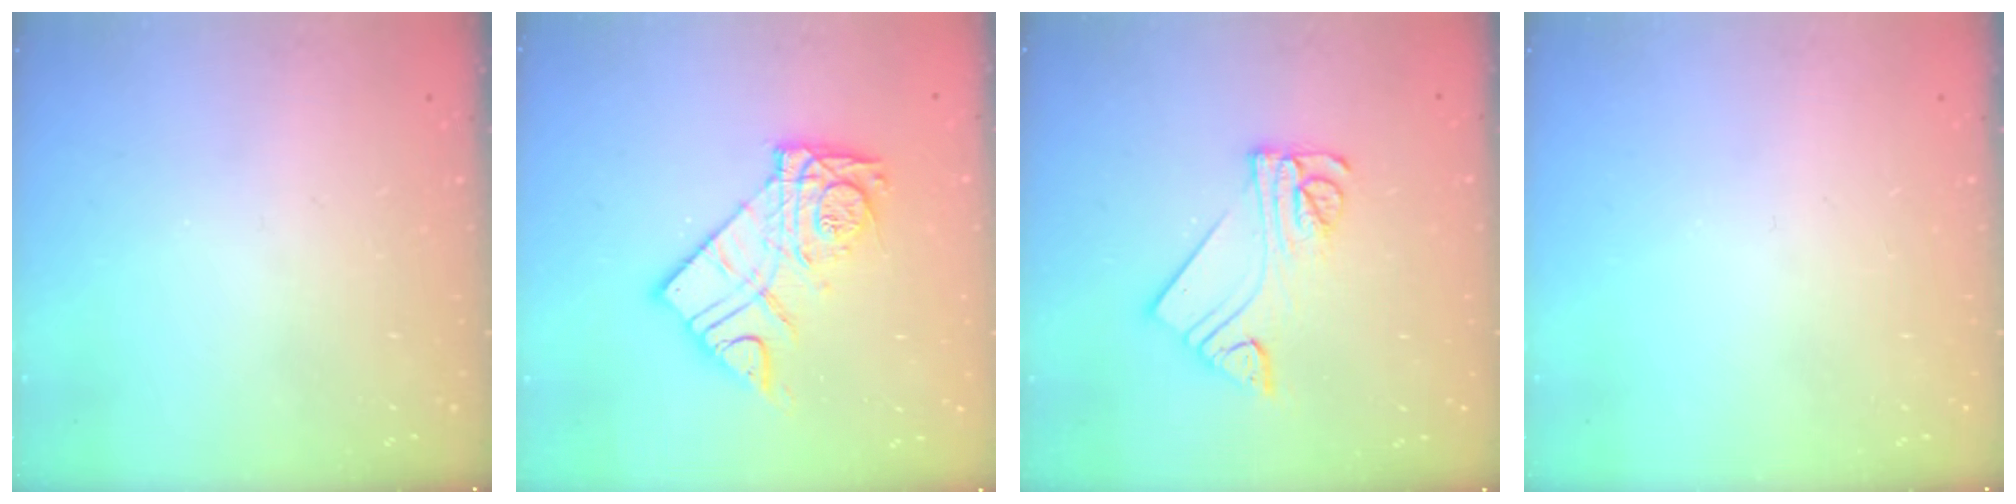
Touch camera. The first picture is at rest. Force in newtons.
{"total": 14.8, "press": 14.7, "slide": 1.6}
{"total": 11.1, "press": 11.1, "slide": 1.1}
{"total": 0.0}